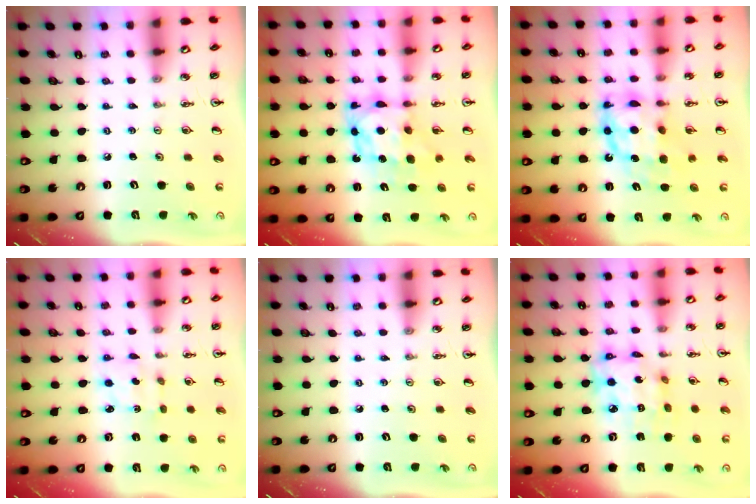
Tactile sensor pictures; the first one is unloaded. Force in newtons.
{"total": 7.1, "press": 7.1, "slide": 0.9}
{"total": 11.5, "press": 11.5, "slide": 1.0}
{"total": 3.7, "press": 3.7, "slide": 0.6}
{"total": 0.0}
{"total": 13.3, "press": 13.2, "slide": 1.5}